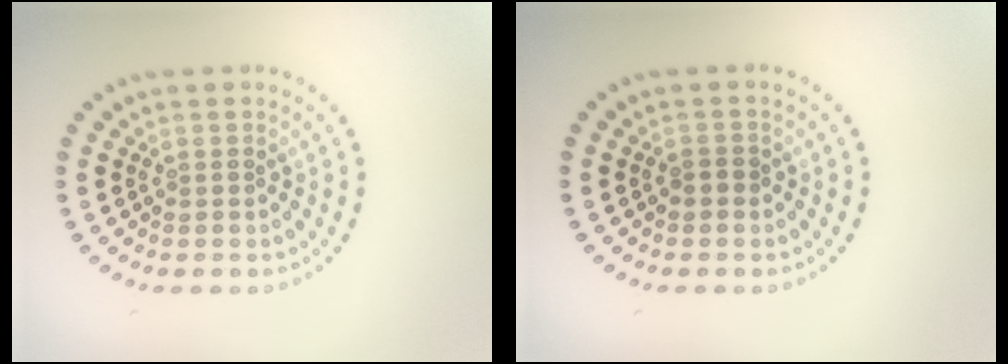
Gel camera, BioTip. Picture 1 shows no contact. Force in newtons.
{"total": 0.9, "press": 0.9, "slide": 0.1}